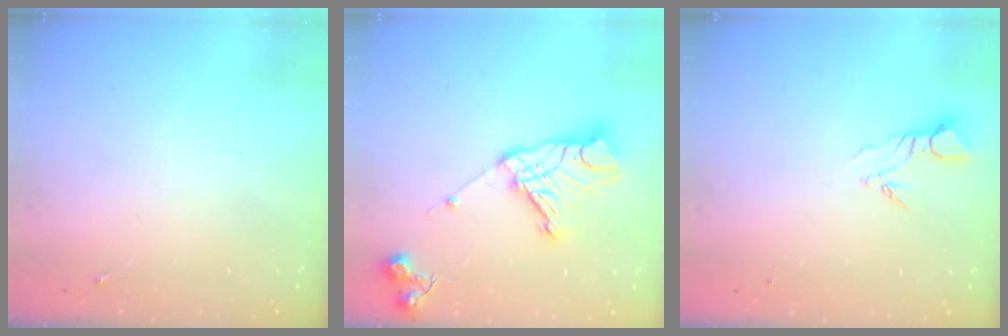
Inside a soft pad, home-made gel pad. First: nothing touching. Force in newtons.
{"total": 15.6, "press": 15.6, "slide": 1.2}
{"total": 4.3, "press": 4.3, "slide": 0.3}